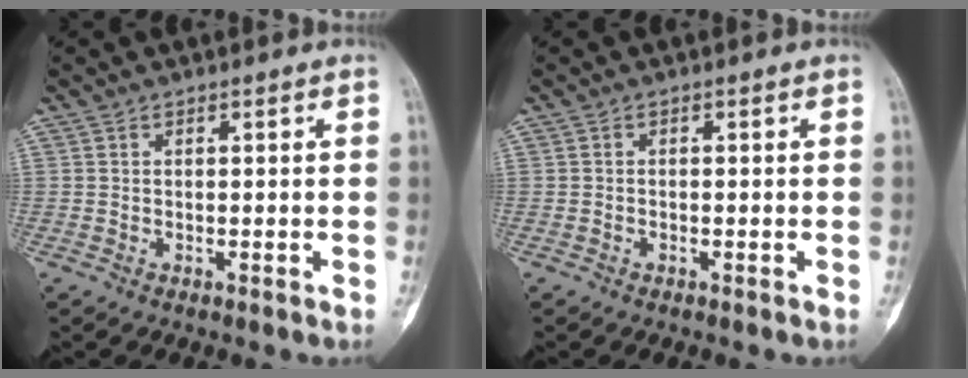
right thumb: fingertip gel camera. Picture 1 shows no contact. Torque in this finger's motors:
{"motor_torque": [0.11, 0.48, -0.13, -0.22, -0.09]}